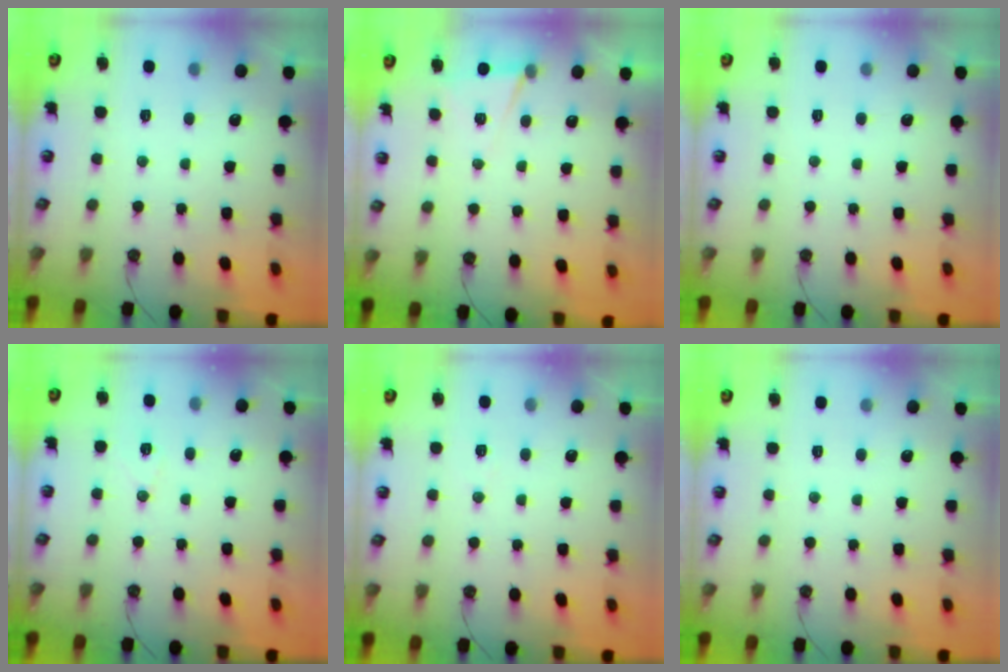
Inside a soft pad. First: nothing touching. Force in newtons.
{"total": 5.6, "press": 3.2, "slide": 4.6}
{"total": 0.0}
{"total": 5.3, "press": 4.2, "slide": 3.3}
{"total": 6.3, "press": 4.6, "slide": 4.3}
{"total": 0.0}